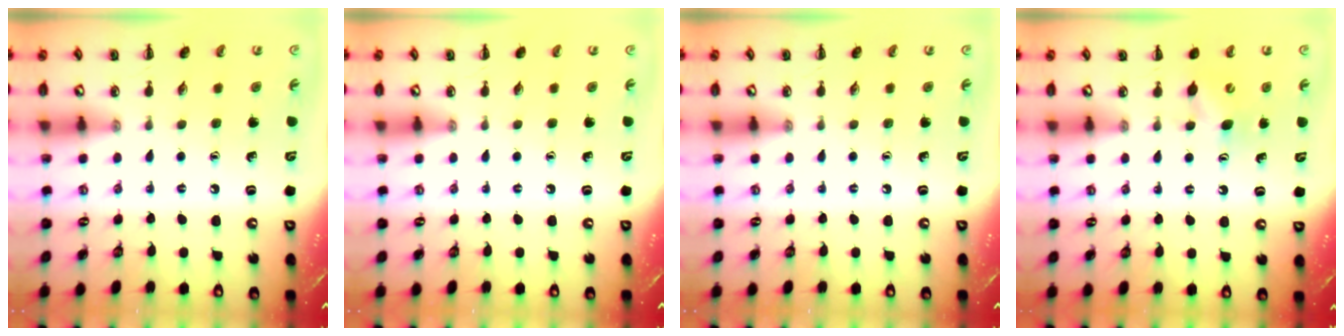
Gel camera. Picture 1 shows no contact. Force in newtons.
{"total": 0.0}
{"total": 0.0}
{"total": 4.5, "press": 4.3, "slide": 1.2}